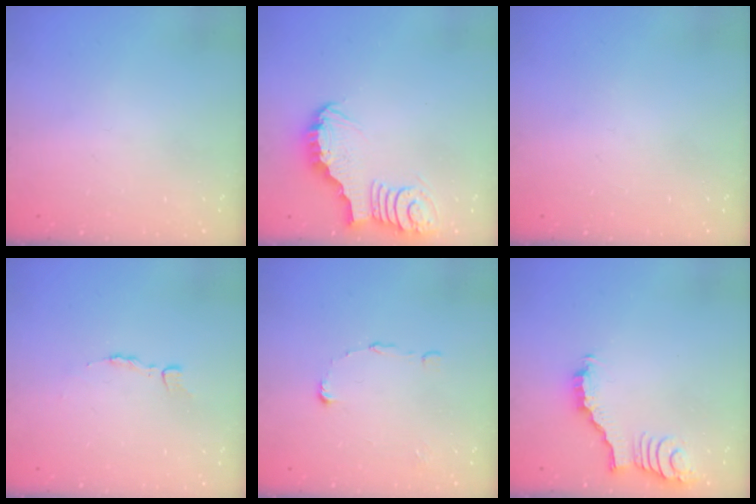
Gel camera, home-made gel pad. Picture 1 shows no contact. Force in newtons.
{"total": 3.4, "press": 3.4, "slide": 0.4}
{"total": 0.0}
{"total": 3.4, "press": 3.3, "slide": 0.3}
{"total": 6.9, "press": 6.9, "slide": 0.5}
{"total": 2.5, "press": 2.5, "slide": 0.4}